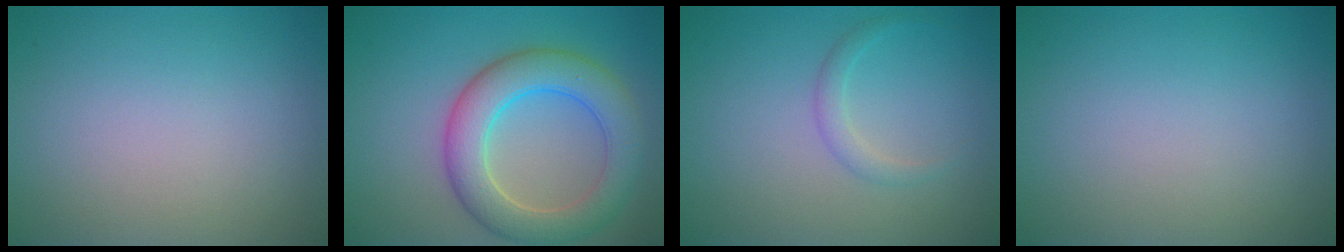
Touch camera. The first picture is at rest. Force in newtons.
{"total": 6.6, "press": 6.6, "slide": 0.2}
{"total": 1.4, "press": 1.3, "slide": 0.1}
{"total": 0.0}